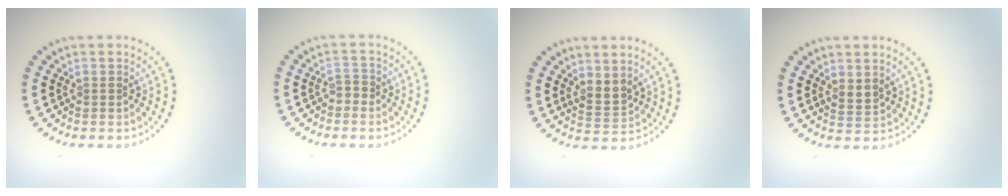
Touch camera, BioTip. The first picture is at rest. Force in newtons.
{"total": 1.0, "press": 0.8, "slide": 0.5}
{"total": 2.0, "press": 1.5, "slide": 1.4}
{"total": 1.4, "press": 1.1, "slide": 0.9}